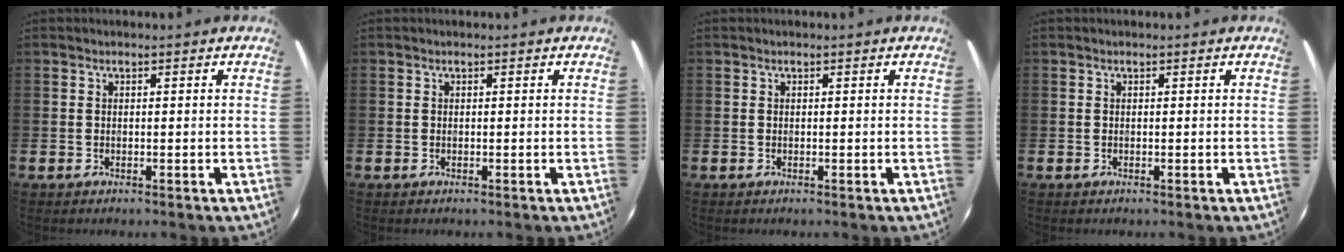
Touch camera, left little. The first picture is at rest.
{"total": 0.0}
{"total": 0.0}
{"total": 0.0}